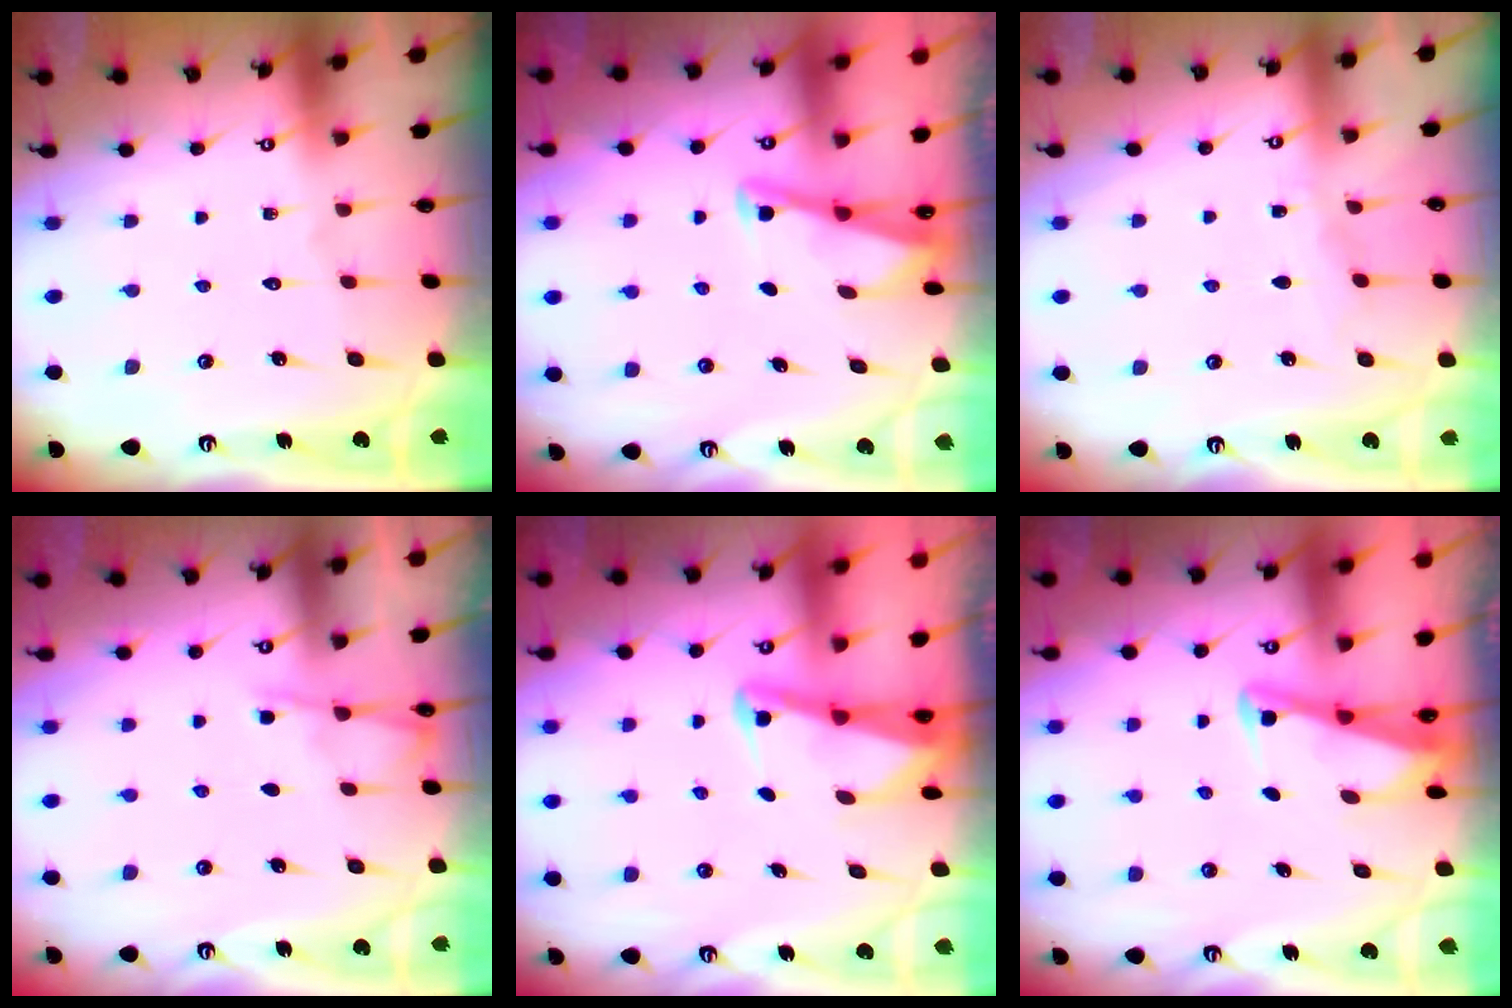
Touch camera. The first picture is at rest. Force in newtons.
{"total": 2.8, "press": 2.8, "slide": 0.3}
{"total": 3.7, "press": 3.6, "slide": 0.5}
{"total": 3.4, "press": 3.4, "slide": 0.4}
{"total": 2.7, "press": 2.7, "slide": 0.6}
{"total": 2.7, "press": 2.6, "slide": 0.4}